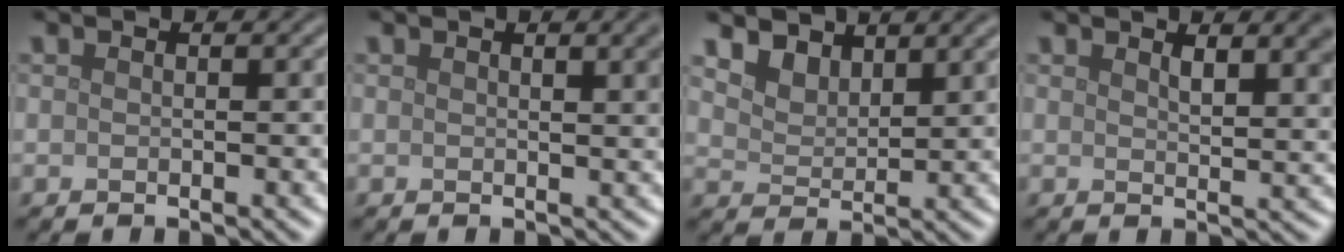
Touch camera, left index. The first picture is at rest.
{"total": 3.0, "force": [1.2, 1.0, 2.6], "torque": [-0.018, 0.008, 0.013]}
{"total": 3.9, "force": [3.2, 1.8, 1.2], "torque": [-0.042, -0.015, 0.068]}
{"total": 3.9, "force": [2.3, 1.4, 2.8], "torque": [-0.031, 0.000, 0.034]}